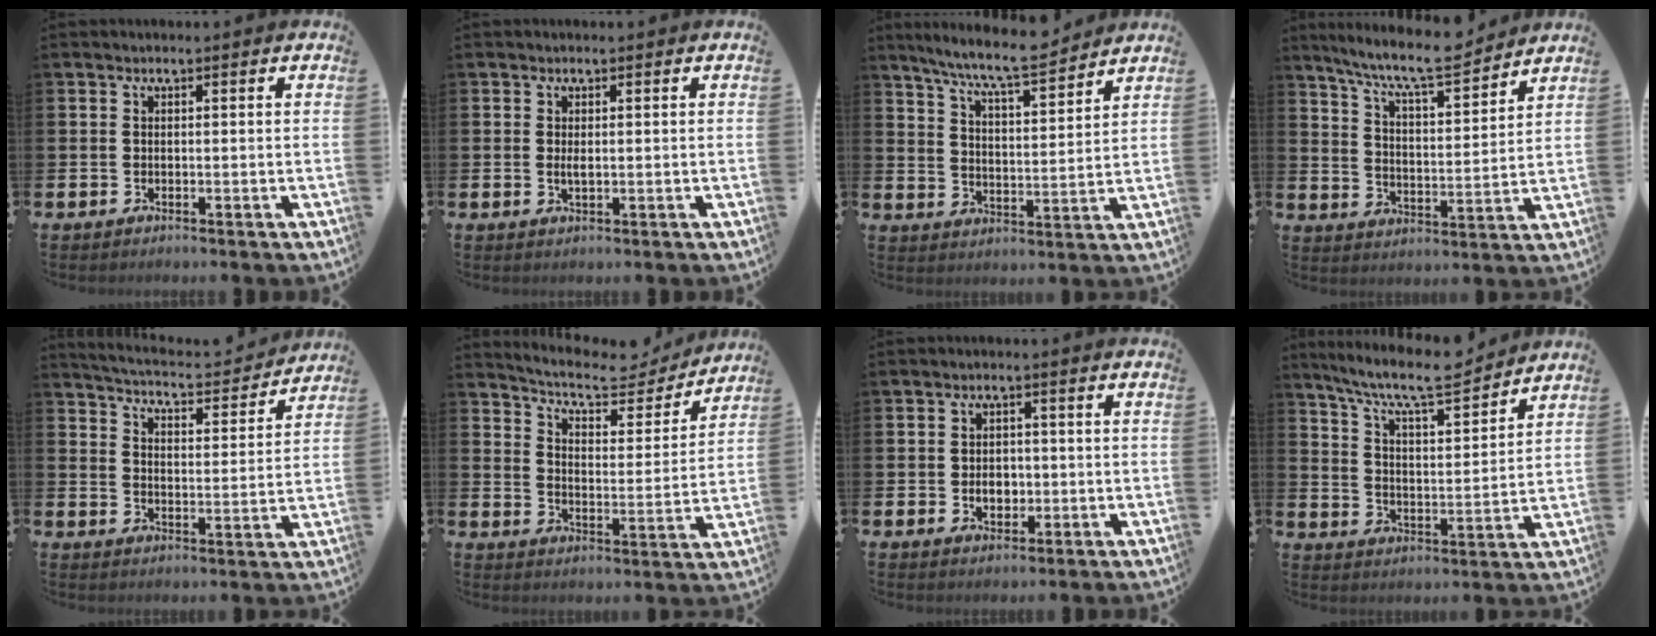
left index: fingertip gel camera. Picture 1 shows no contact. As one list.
[{"total": 1.2, "force": [0.2, 0.4, 1.1], "torque": [-0.018, 0.000, 0.002]}, {"total": 8.3, "force": [7.7, 0.3, 3.0], "torque": [-0.081, -0.046, 0.136]}, {"total": 9.5, "force": [8.6, 1.1, 3.8], "torque": [-0.102, -0.051, 0.152]}, {"total": 4.9, "force": [4.8, 0.4, 0.7], "torque": [-0.041, -0.038, 0.080]}, {"total": 7.6, "force": [7.1, 2.0, 2.1], "torque": [-0.066, -0.050, 0.120]}, {"total": 2.9, "force": [-0.4, 2.3, 1.8], "torque": [-0.019, -0.001, -0.015]}, {"total": 9.3, "force": [8.4, 1.2, 3.8], "torque": [-0.103, -0.050, 0.145]}]